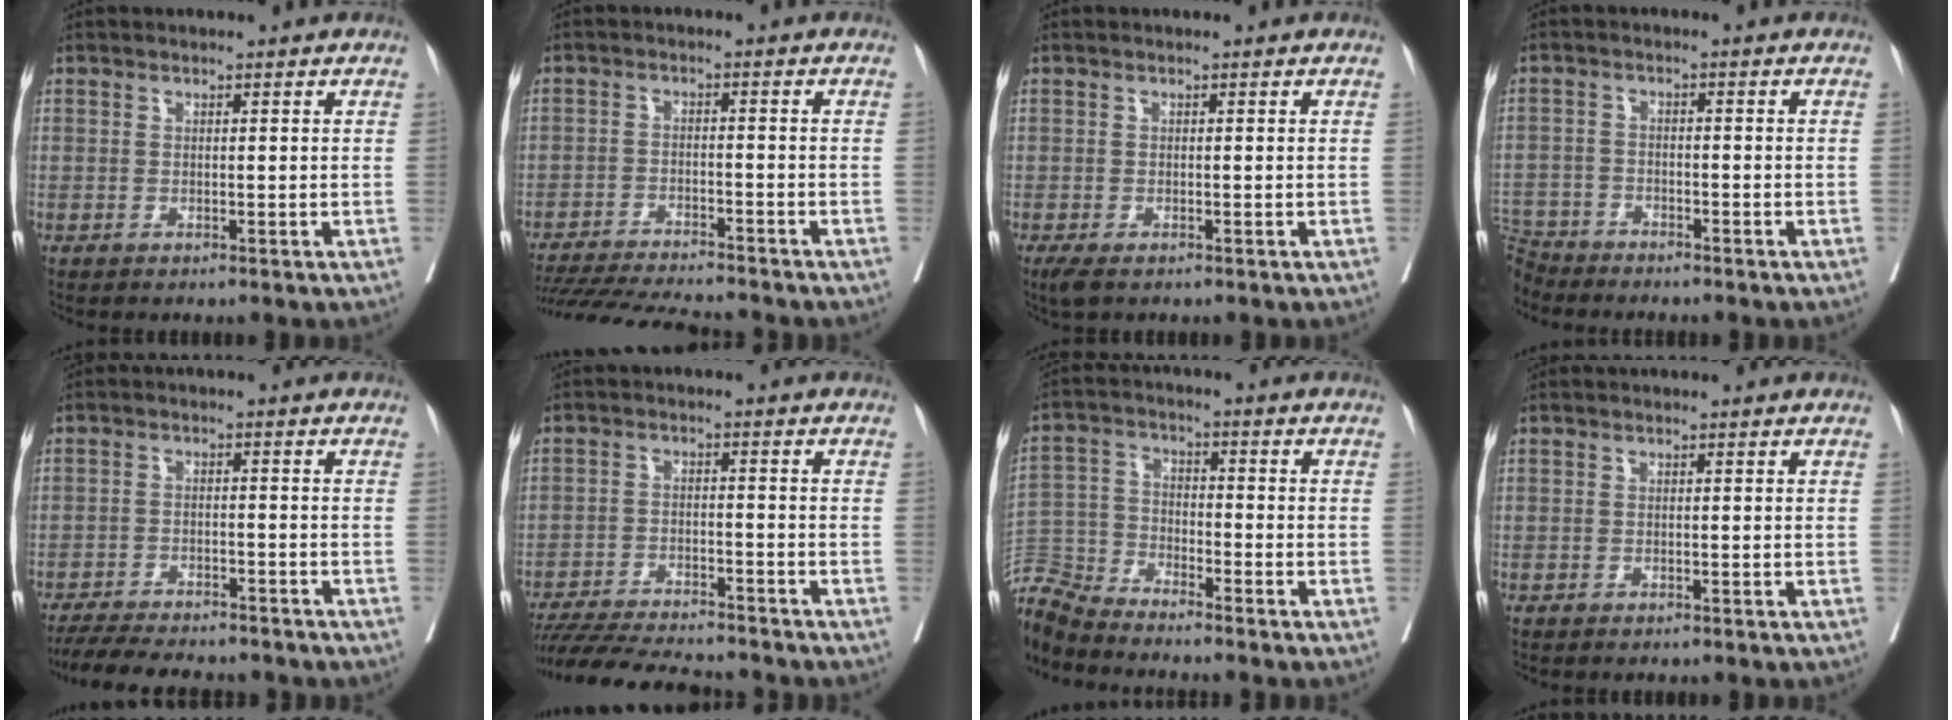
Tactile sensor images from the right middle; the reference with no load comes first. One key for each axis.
{"total": 15.3, "fx": -14.1, "fy": 1.1, "fz": 5.8, "tx": -0.101, "ty": -0.022, "tz": -0.210}
{"total": 2.4, "fx": -1.6, "fy": 1.0, "fz": 1.5, "tx": -0.031, "ty": -0.008, "tz": -0.023}
{"total": 6.3, "fx": -6.1, "fy": 1.8, "fz": -0.3, "tx": 0.003, "ty": -0.002, "tz": -0.117}
{"total": 13.9, "fx": -12.3, "fy": 2.9, "fz": 5.8, "tx": -0.103, "ty": -0.010, "tz": -0.172}
{"total": 15.1, "fx": -13.9, "fy": 1.8, "fz": 5.8, "tx": -0.101, "ty": -0.017, "tz": -0.209}
{"total": 10.0, "fx": -9.9, "fy": 0.3, "fz": 1.6, "tx": -0.035, "ty": 0.008, "tz": -0.192}
{"total": 0.0}